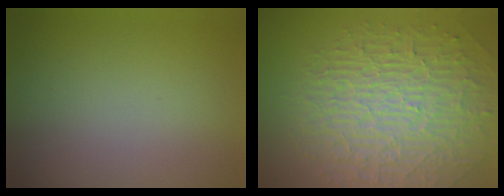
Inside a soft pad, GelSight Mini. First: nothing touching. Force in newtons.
{"total": 9.7, "press": 6.3, "slide": 7.4}